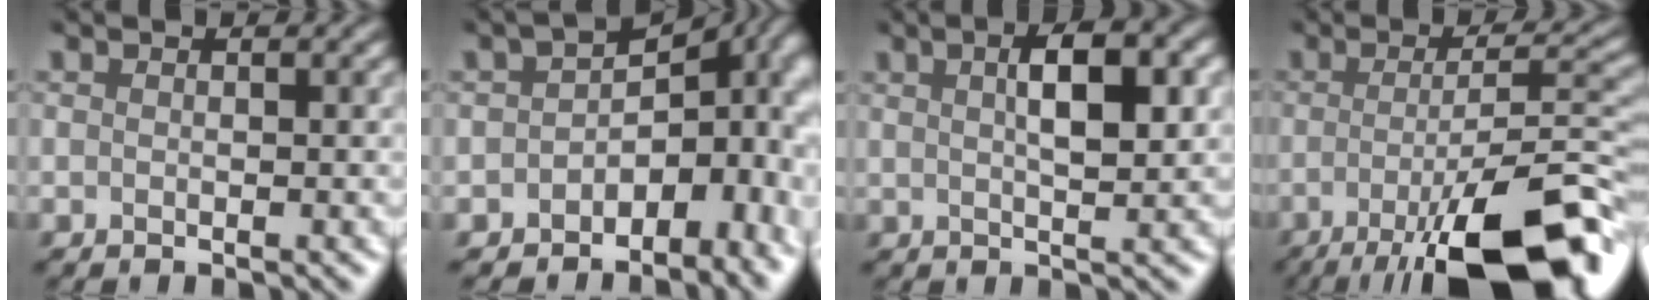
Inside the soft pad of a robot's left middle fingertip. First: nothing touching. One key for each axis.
{"total": 6.1, "fx": -2.1, "fy": 4.3, "fz": 3.8, "tx": -0.043, "ty": -0.005, "tz": -0.037}
{"total": 3.3, "fx": 1.4, "fy": 0.3, "fz": 3.0, "tx": -0.059, "ty": 0.005, "tz": 0.022}
{"total": 13.5, "fx": -7.6, "fy": 3.8, "fz": 10.5, "tx": -0.183, "ty": -0.004, "tz": -0.120}